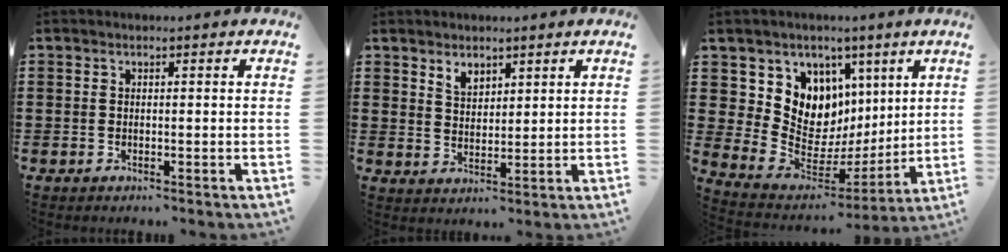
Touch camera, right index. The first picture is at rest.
{"total": 3.0, "force": [2.5, 1.6, 0.7], "torque": [-0.021, 0.004, 0.047]}
{"total": 9.8, "force": [4.3, 8.6, 2.1], "torque": [-0.075, -0.055, 0.087]}